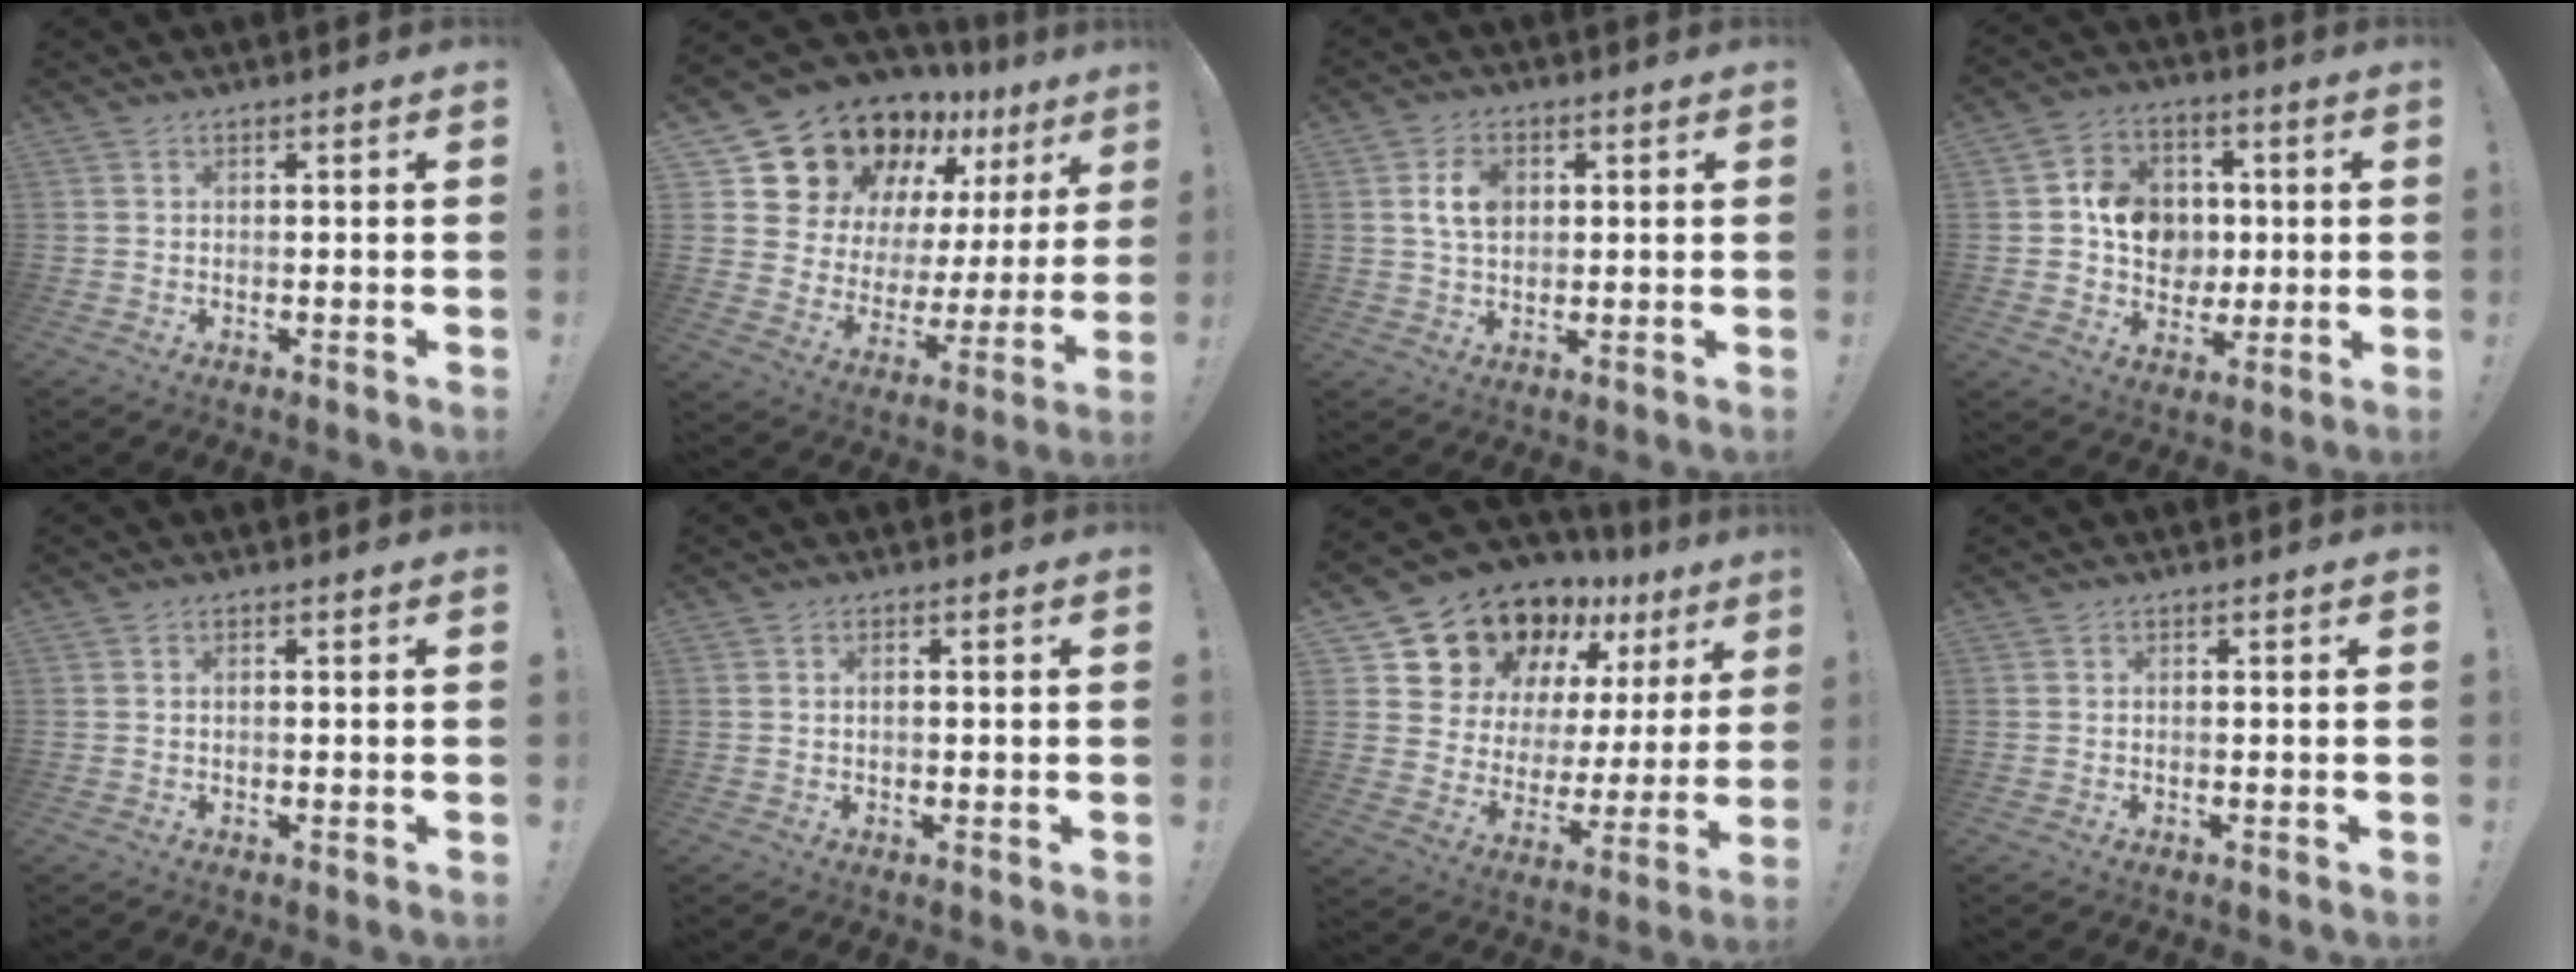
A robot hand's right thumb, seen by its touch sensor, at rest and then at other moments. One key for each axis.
{"total": 17.3, "fx": 13.4, "fy": 9.2, "fz": 5.9, "tx": -0.096, "ty": -0.105, "tz": 0.261}
{"total": 7.5, "fx": 1.7, "fy": 5.2, "fz": 5.1, "tx": -0.088, "ty": 0.004, "tz": 0.030}
{"total": 12.9, "fx": 0.7, "fy": 11.6, "fz": 5.6, "tx": -0.074, "ty": 0.012, "tz": 0.029}
{"total": 0.6, "fx": 0.0, "fy": 0.4, "fz": 0.4, "tx": -0.003, "ty": -0.001, "tz": -0.002}
{"total": 1.4, "fx": 0.1, "fy": 1.0, "fz": 1.1, "tx": -0.016, "ty": 0.002, "tz": 0.000}
{"total": 15.4, "fx": 12.4, "fy": 8.1, "fz": 4.3, "tx": -0.069, "ty": -0.109, "tz": 0.240}
{"total": 0.0}